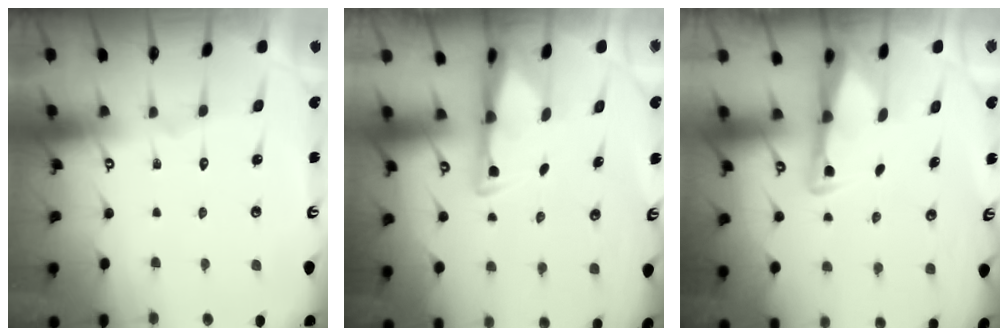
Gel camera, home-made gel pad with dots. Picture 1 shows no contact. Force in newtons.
{"total": 3.1, "press": 3.0, "slide": 0.5}
{"total": 2.9, "press": 2.9, "slide": 0.4}